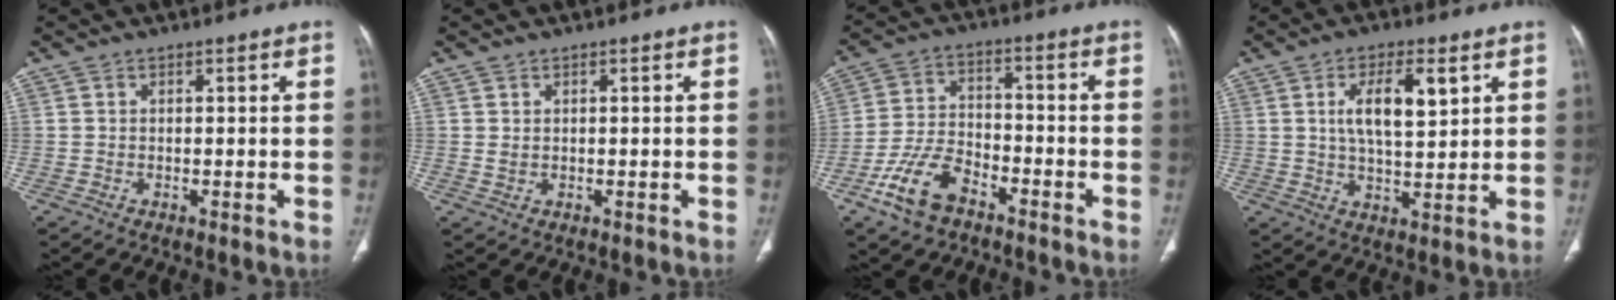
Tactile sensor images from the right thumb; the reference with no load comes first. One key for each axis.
{"total": 0.9, "fx": 0.3, "fy": 0.6, "fz": 0.5, "tx": -0.008, "ty": 0.000, "tz": 0.009}
{"total": 10.7, "fx": -6.3, "fy": 5.8, "fz": 6.3, "tx": -0.126, "ty": 0.032, "tz": -0.122}
{"total": 9.1, "fx": 3.1, "fy": 3.5, "fz": 7.8, "tx": -0.123, "ty": -0.012, "tz": 0.055}